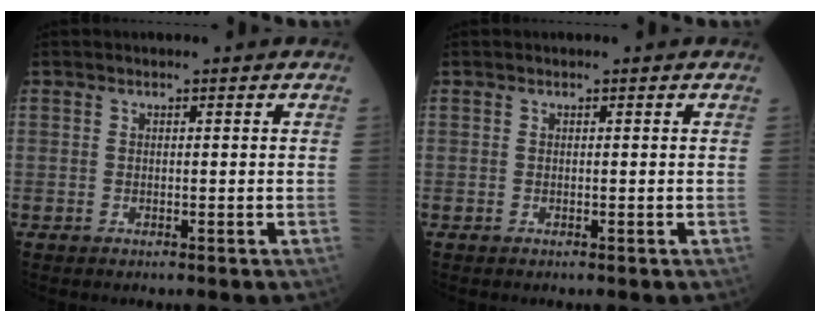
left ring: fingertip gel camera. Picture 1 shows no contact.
{"total": 0.0}